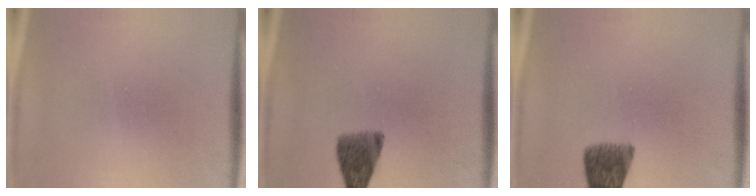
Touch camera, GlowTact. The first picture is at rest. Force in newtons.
{"total": 5.4}
{"total": 6.7}